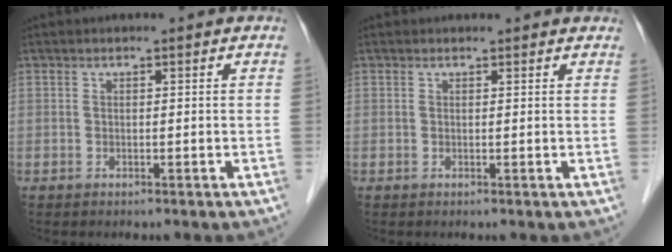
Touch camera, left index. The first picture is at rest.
{"total": 3.1, "force": [2.8, 0.9, 0.7], "torque": [-0.009, 0.016, 0.024]}